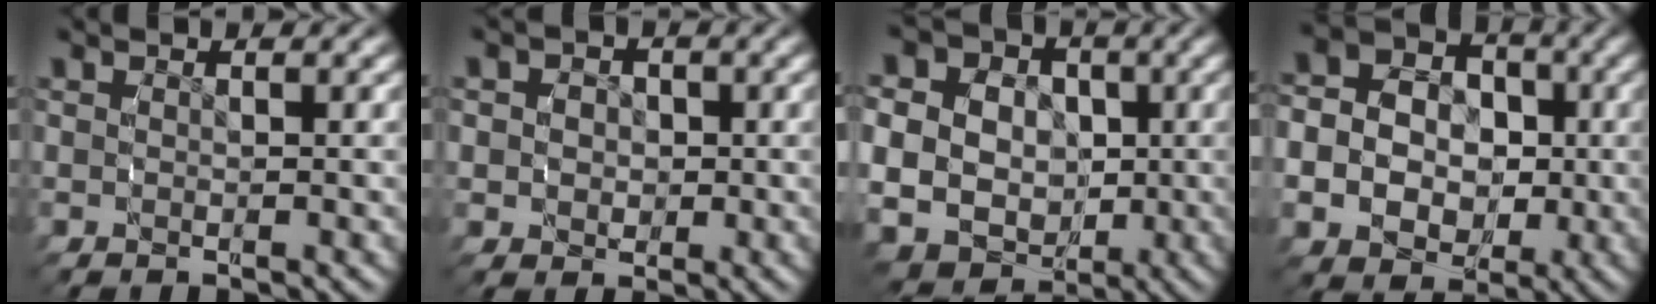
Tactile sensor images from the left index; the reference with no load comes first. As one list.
[{"total": 4.0, "force": [0.2, 3.7, 1.4], "torque": [-0.024, -0.003, -0.001]}, {"total": 15.7, "force": [-2.2, 14.3, 6.3], "torque": [-0.152, -0.050, -0.046]}, {"total": 11.8, "force": [-1.2, 10.4, 5.4], "torque": [-0.119, -0.031, -0.030]}]